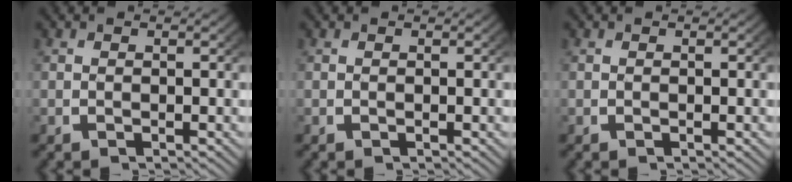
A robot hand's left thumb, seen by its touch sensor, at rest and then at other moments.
{"total": 0.0}
{"total": 0.0}